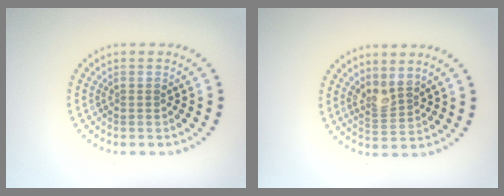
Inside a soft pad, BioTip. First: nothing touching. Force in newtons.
{"total": 2.0, "press": 1.6, "slide": 1.3}